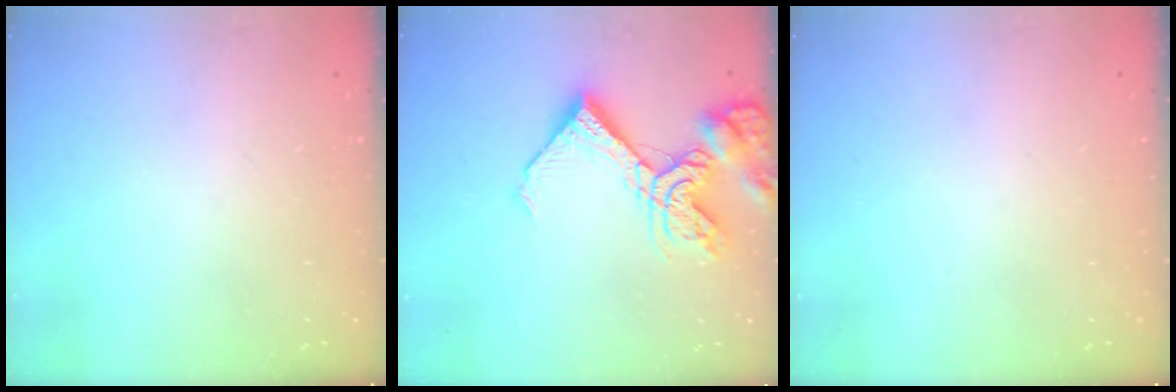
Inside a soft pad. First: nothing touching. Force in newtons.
{"total": 14.6, "press": 14.5, "slide": 1.7}
{"total": 0.0}